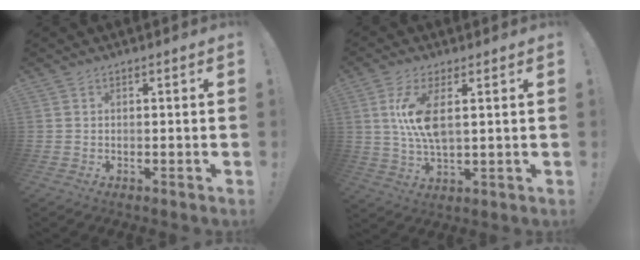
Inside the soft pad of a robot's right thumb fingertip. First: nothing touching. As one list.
[{"total": 10.1, "force": [2.6, 3.6, 9.1], "torque": [-0.166, -0.018, 0.042]}]